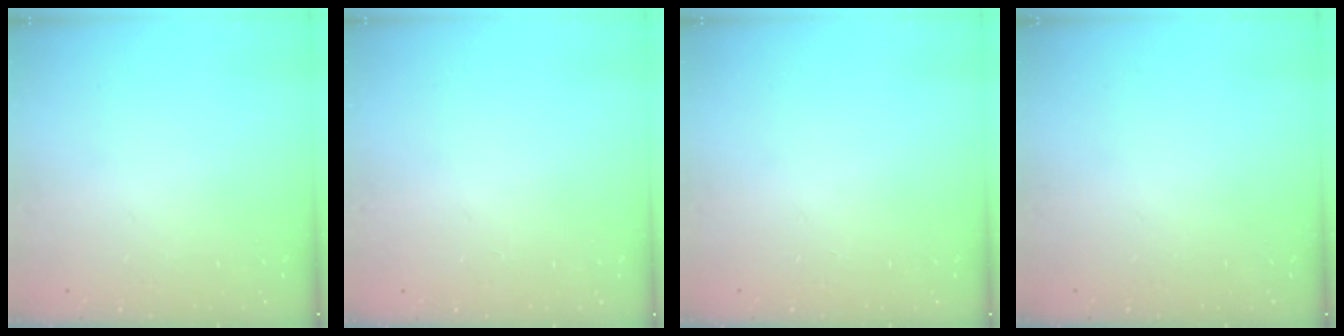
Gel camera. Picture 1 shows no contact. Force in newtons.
{"total": 1.1, "press": 0.9, "slide": 0.6}
{"total": 0.0}
{"total": 0.0}